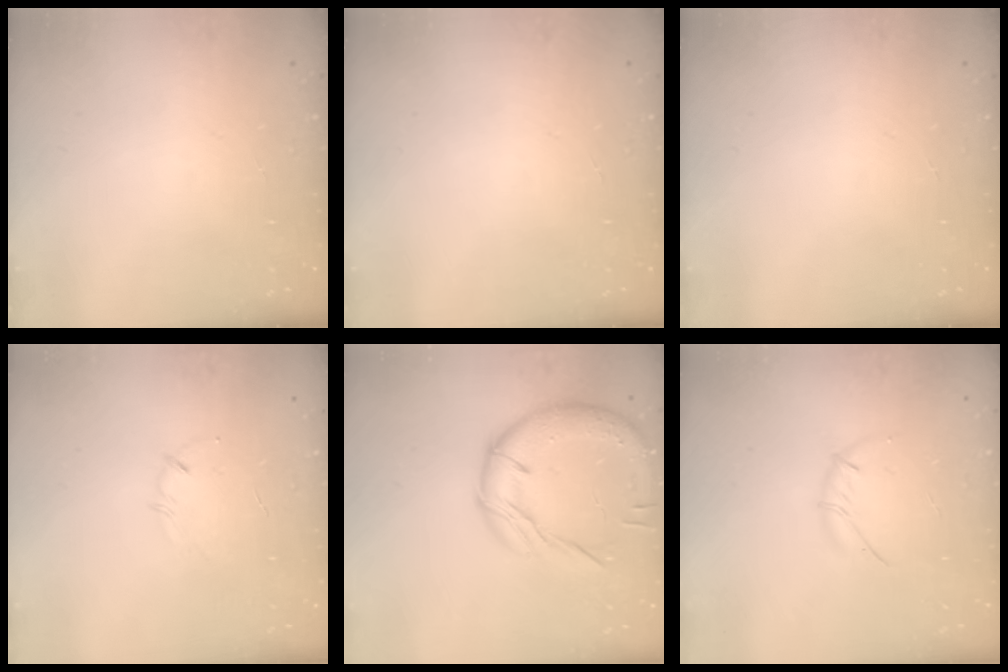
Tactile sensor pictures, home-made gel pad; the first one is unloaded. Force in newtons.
{"total": 0.0}
{"total": 0.0}
{"total": 2.1, "press": 2.1, "slide": 0.4}
{"total": 17.0, "press": 16.9, "slide": 1.0}
{"total": 4.1, "press": 4.0, "slide": 0.9}